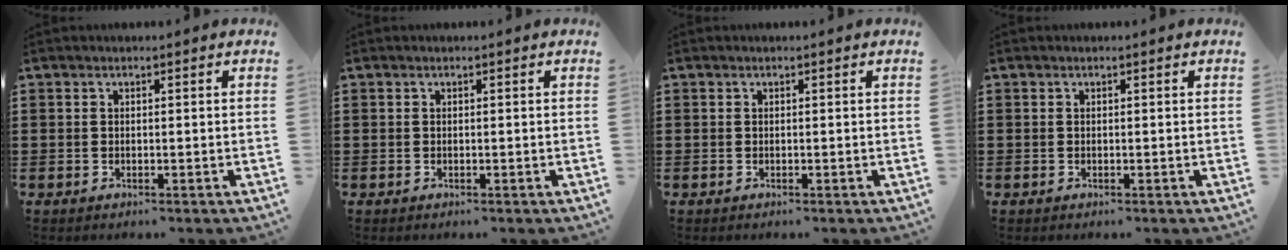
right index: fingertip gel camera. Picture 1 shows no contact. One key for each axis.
{"total": 0.0}
{"total": 0.0}
{"total": 0.0}